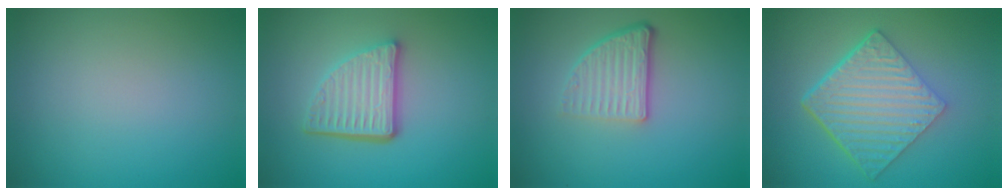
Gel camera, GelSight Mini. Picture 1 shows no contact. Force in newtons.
{"total": 4.7, "press": 3.4, "slide": 3.2}
{"total": 3.9, "press": 2.5, "slide": 3.0}
{"total": 7.0, "press": 4.6, "slide": 5.2}